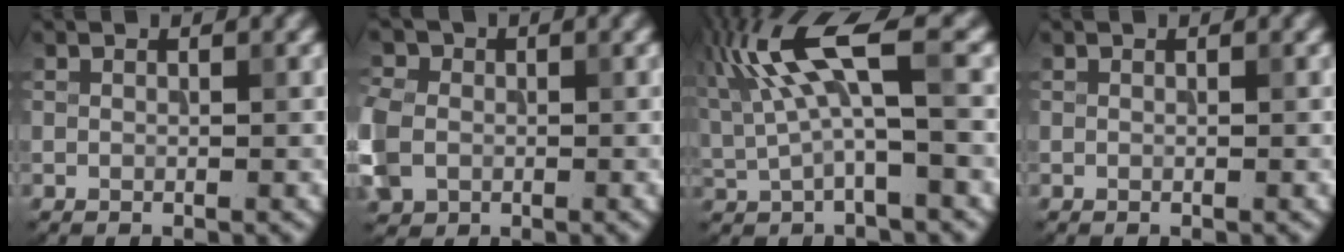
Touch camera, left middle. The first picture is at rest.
{"total": 6.5, "force": [-1.1, 5.4, 3.6], "torque": [-0.099, -0.005, -0.034]}
{"total": 7.7, "force": [2.5, 1.8, 7.1], "torque": [-0.150, 0.011, 0.044]}
{"total": 0.0}